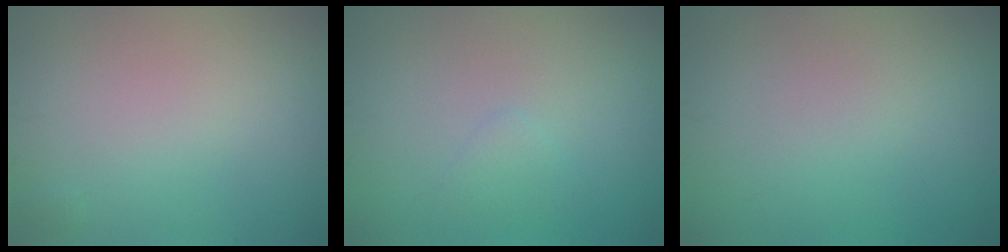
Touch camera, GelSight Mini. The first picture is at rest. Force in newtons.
{"total": 0.9, "press": 0.9, "slide": 0.1}
{"total": 0.0}